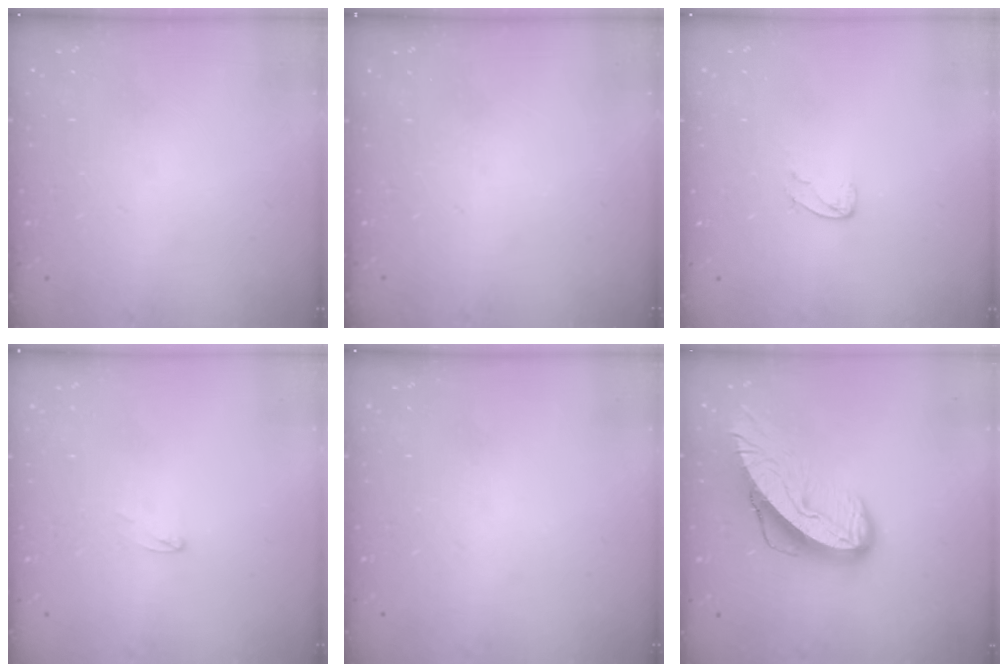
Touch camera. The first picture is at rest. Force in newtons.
{"total": 0.0}
{"total": 4.2, "press": 4.2, "slide": 0.4}
{"total": 2.2, "press": 2.2, "slide": 0.2}
{"total": 0.0}
{"total": 12.9, "press": 12.8, "slide": 1.3}